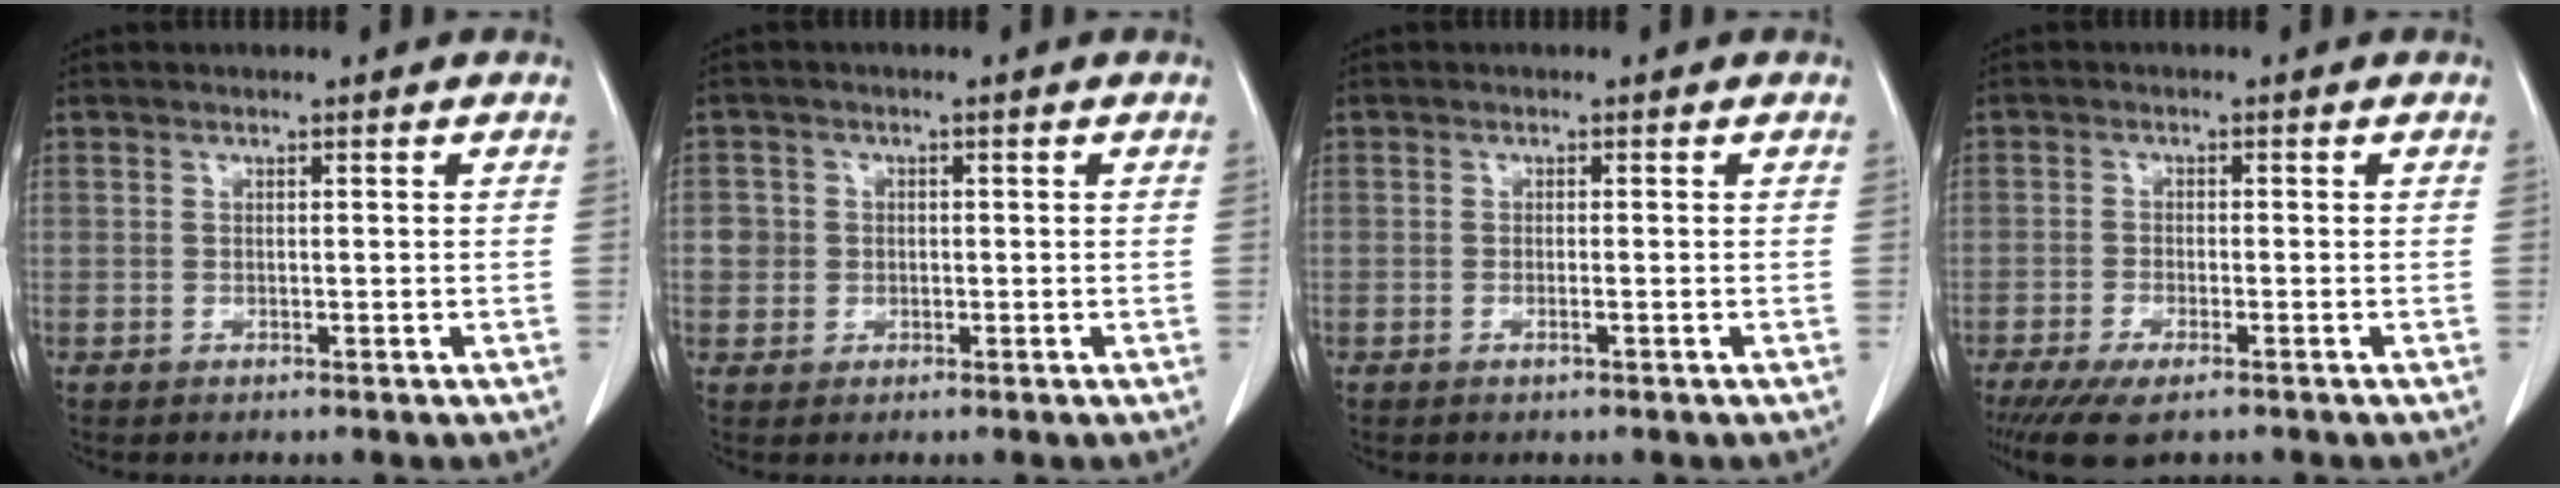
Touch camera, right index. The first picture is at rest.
{"total": 2.9, "force": [0.0, 2.8, 0.4], "torque": [0.005, 0.011, 0.002]}
{"total": 0.8, "force": [-0.3, 0.0, 0.7], "torque": [-0.014, 0.001, -0.003]}
{"total": 5.0, "force": [-3.3, 1.3, 3.5], "torque": [-0.060, -0.011, -0.051]}